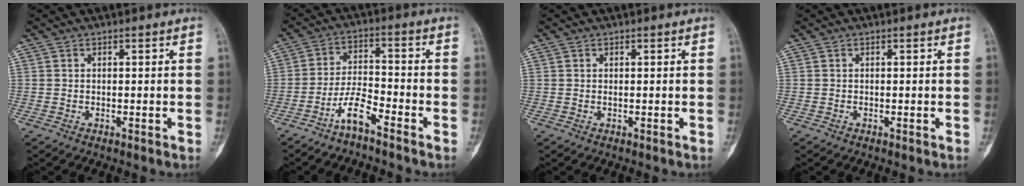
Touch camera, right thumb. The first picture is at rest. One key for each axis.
{"total": 5.9, "fx": -4.4, "fy": 1.3, "fz": 3.7, "tx": -0.073, "ty": 0.040, "tz": -0.087}
{"total": 0.0}
{"total": 0.0}